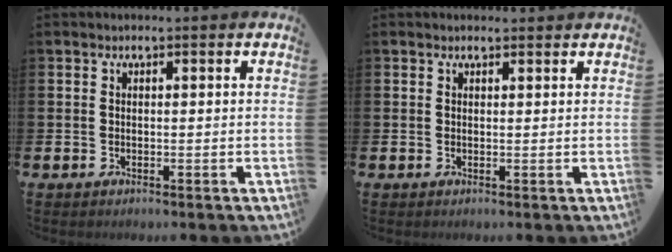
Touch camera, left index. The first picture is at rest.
{"total": 0.7, "force": [0.6, 0.2, 0.2], "torque": [0.006, -0.001, 0.009]}